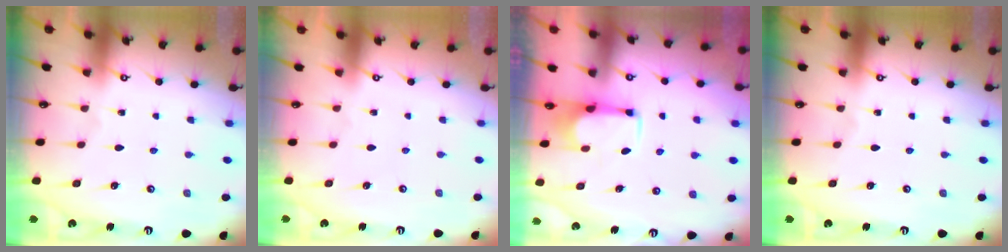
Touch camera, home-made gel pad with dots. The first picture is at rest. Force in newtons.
{"total": 1.5, "press": 1.4, "slide": 0.6}
{"total": 2.8, "press": 2.6, "slide": 1.0}
{"total": 0.0}